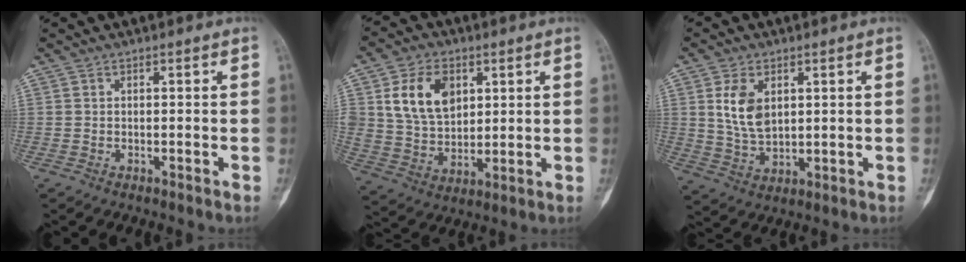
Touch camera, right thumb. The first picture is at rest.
{"total": 12.9, "force": [4.5, 8.8, 8.2], "torque": [-0.122, -0.015, 0.090]}
{"total": 8.0, "force": [2.4, 5.0, 5.7], "torque": [-0.096, -0.012, 0.056]}